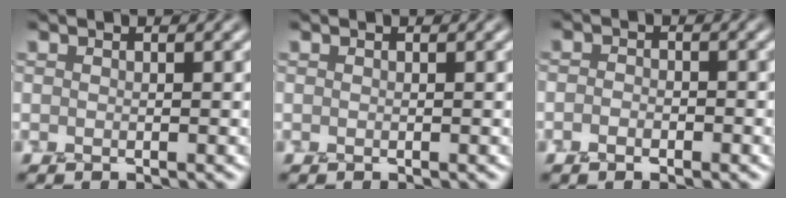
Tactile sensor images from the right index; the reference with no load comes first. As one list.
[{"total": 0.0}, {"total": 1.6, "force": [-0.7, 1.0, 1.1], "torque": [-0.002, 0.002, -0.013]}]